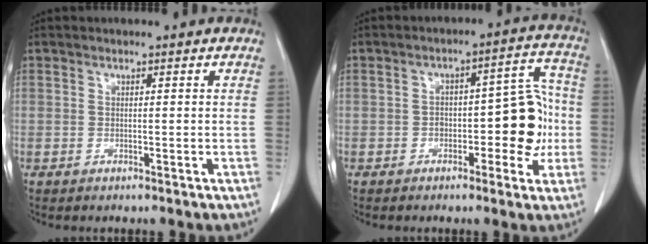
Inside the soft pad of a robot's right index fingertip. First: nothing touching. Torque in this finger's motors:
{"motor_torque": [0.22, -0.05, 0.16, 0.03]}